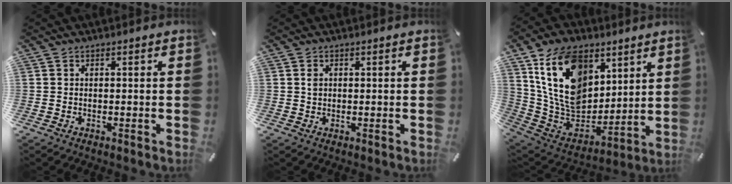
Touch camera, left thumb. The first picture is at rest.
{"total": 1.3, "force": [0.4, 1.1, 0.7], "torque": [-0.007, 0.001, 0.005]}
{"total": 19.3, "force": [8.3, 13.6, 10.9], "torque": [-0.213, -0.039, 0.155]}